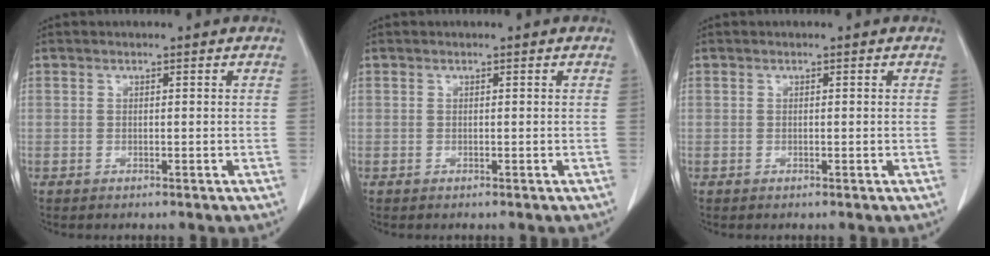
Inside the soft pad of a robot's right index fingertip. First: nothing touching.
{"total": 0.0}
{"total": 0.0}